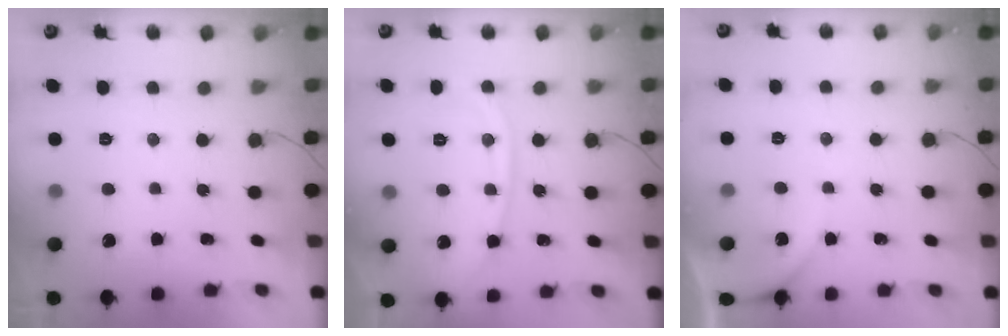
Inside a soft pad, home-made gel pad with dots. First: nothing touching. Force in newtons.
{"total": 10.7, "press": 10.7, "slide": 0.6}
{"total": 3.0, "press": 3.0, "slide": 0.3}